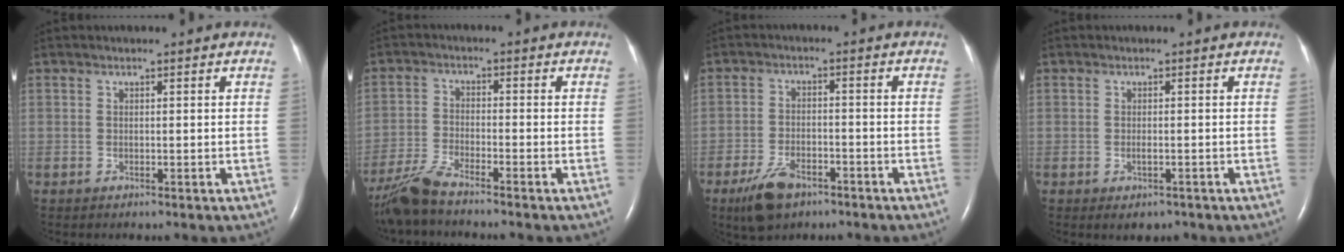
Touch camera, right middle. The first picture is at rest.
{"total": 6.7, "force": [-5.9, 0.1, 3.1], "torque": [-0.072, -0.025, -0.117]}
{"total": 6.5, "force": [-4.4, 2.9, 3.8], "torque": [-0.086, -0.006, -0.073]}
{"total": 1.9, "force": [-1.0, 0.8, 1.5], "torque": [-0.026, -0.003, -0.008]}